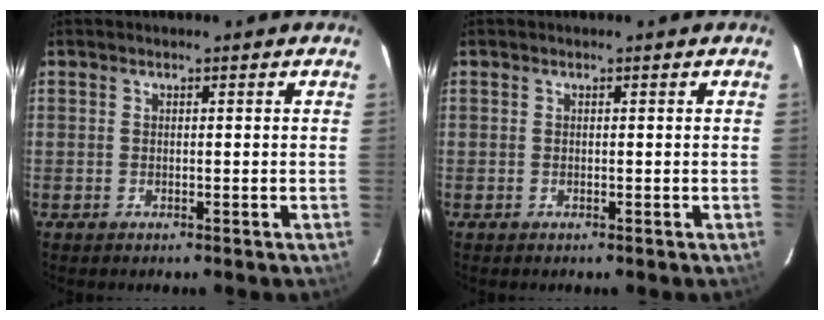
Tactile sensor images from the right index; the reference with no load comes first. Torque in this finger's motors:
{"motor_torque": [0.00, 0.00, 0.00, 0.00]}